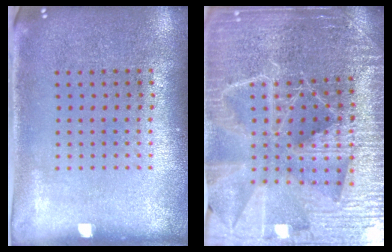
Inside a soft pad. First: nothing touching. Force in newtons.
{"total": 5.1, "press": 4.6, "slide": 2.1}